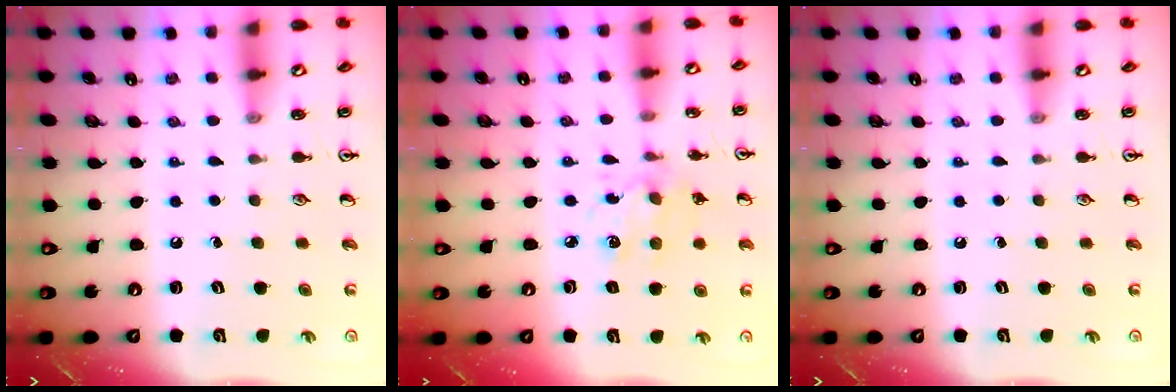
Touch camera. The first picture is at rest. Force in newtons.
{"total": 5.4, "press": 5.4, "slide": 0.5}
{"total": 0.0}